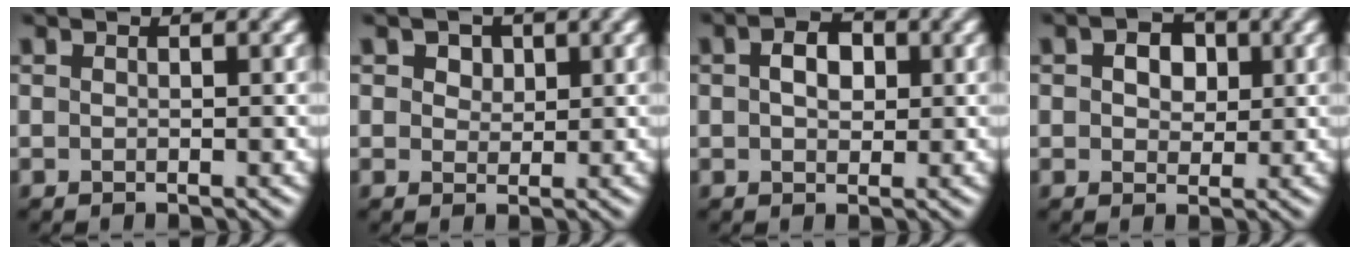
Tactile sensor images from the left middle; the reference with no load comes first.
{"total": 2.6, "force": [1.4, 1.7, 1.2], "torque": [-0.022, 0.002, 0.016]}
{"total": 3.1, "force": [0.6, 2.0, 2.3], "torque": [-0.042, 0.005, 0.008]}
{"total": 3.9, "force": [1.3, 2.7, 2.6], "torque": [-0.032, 0.009, 0.004]}